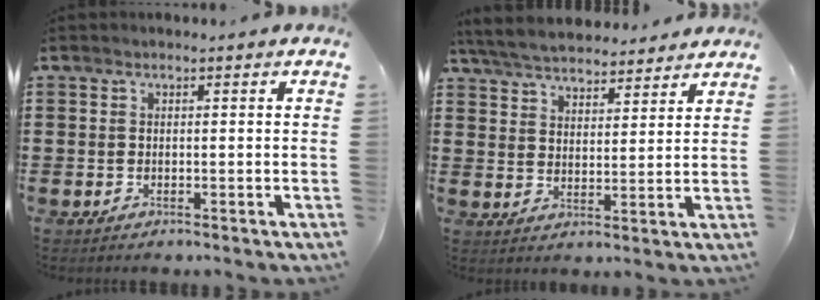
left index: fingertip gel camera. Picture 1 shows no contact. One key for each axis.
{"total": 5.6, "fx": 5.4, "fy": 1.1, "fz": 1.1, "tx": -0.044, "ty": -0.018, "tz": 0.098}